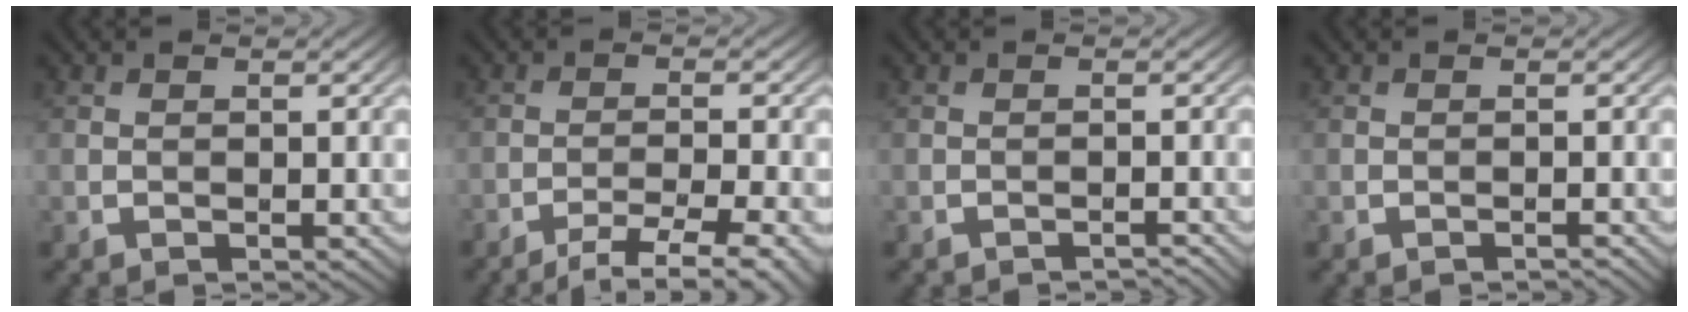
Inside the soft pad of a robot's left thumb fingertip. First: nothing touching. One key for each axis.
{"total": 4.4, "fx": -3.2, "fy": 0.2, "fz": 3.1, "tx": -0.056, "ty": 0.003, "tz": -0.049}
{"total": 1.4, "fx": -1.3, "fy": -0.3, "fz": -0.3, "tx": 0.010, "ty": 0.005, "tz": -0.024}
{"total": 1.0, "fx": -0.9, "fy": -0.2, "fz": -0.1, "tx": 0.004, "ty": 0.004, "tz": -0.019}